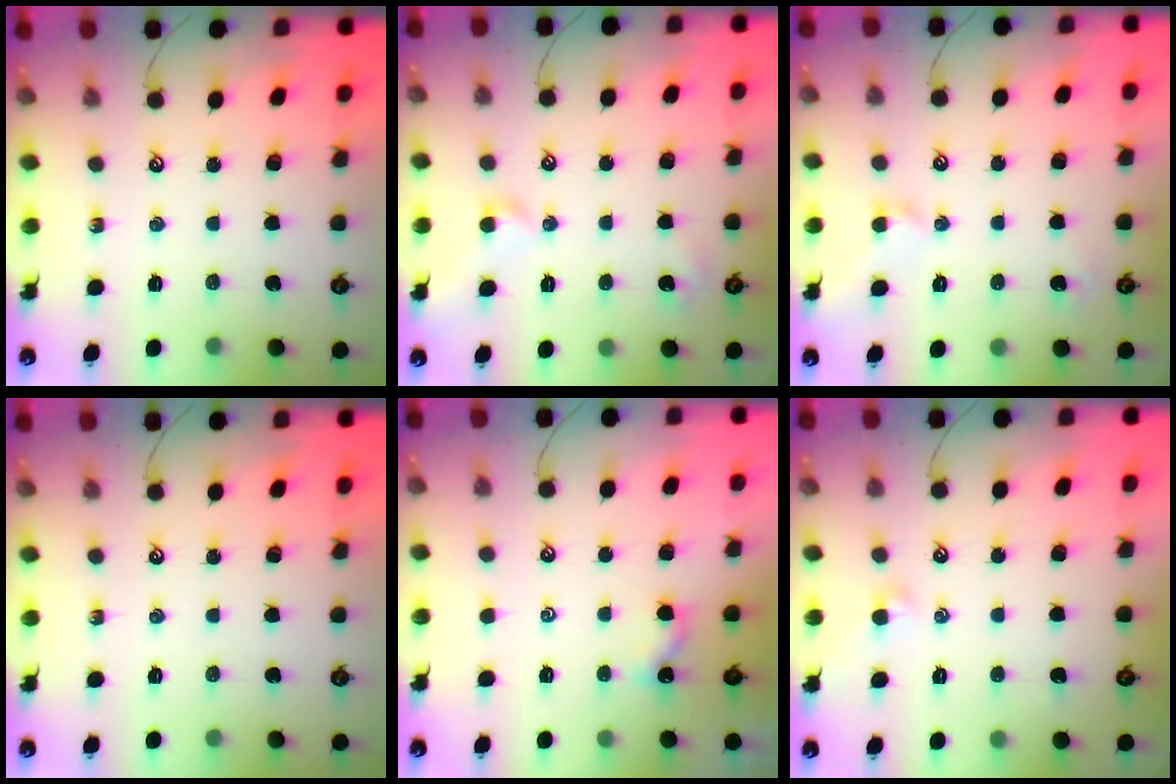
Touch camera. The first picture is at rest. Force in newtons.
{"total": 2.3, "press": 2.2, "slide": 0.6}
{"total": 1.5, "press": 1.4, "slide": 0.5}
{"total": 0.0}
{"total": 2.0, "press": 2.0, "slide": 0.2}
{"total": 0.5, "press": 0.0, "slide": 0.5}